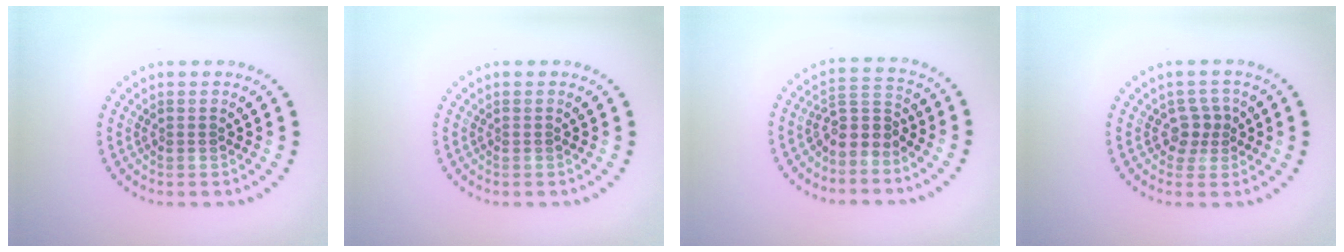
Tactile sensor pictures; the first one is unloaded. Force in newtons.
{"total": 0.0}
{"total": 2.9, "press": 2.2, "slide": 1.9}
{"total": 2.0, "press": 1.6, "slide": 1.2}